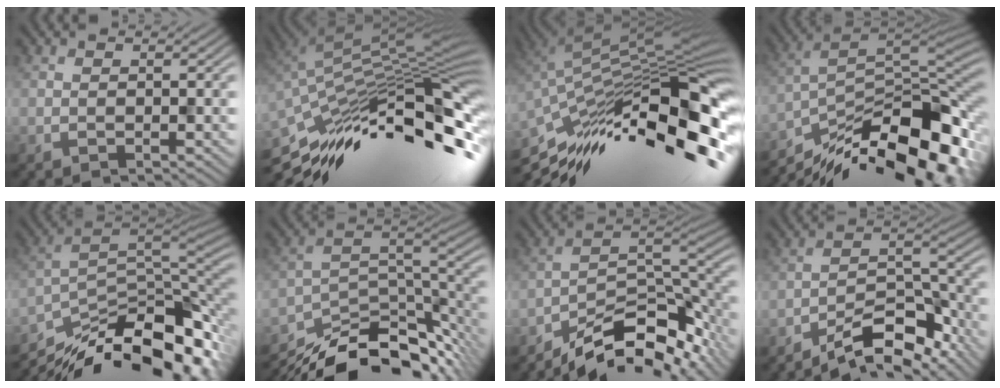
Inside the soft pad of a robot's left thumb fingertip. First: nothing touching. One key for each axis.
{"total": 15.2, "fx": -7.4, "fy": 4.3, "fz": 12.6, "tx": -0.249, "ty": 0.008, "tz": -0.136}
{"total": 17.7, "fx": -8.5, "fy": 5.7, "fz": 14.5, "tx": -0.262, "ty": 0.013, "tz": -0.152}
{"total": 15.8, "fx": -10.1, "fy": 5.9, "fz": 10.7, "tx": -0.213, "ty": -0.023, "tz": -0.157}
{"total": 14.5, "fx": -9.6, "fy": 5.7, "fz": 9.3, "tx": -0.190, "ty": -0.016, "tz": -0.151}
{"total": 14.1, "fx": -11.0, "fy": 5.0, "fz": 7.4, "tx": -0.146, "ty": -0.020, "tz": -0.167}
{"total": 12.3, "fx": -9.2, "fy": 3.7, "fz": 7.2, "tx": -0.119, "ty": -0.003, "tz": -0.151}
{"total": 10.8, "fx": -8.0, "fy": 3.0, "fz": 6.5, "tx": -0.104, "ty": 0.000, "tz": -0.142}